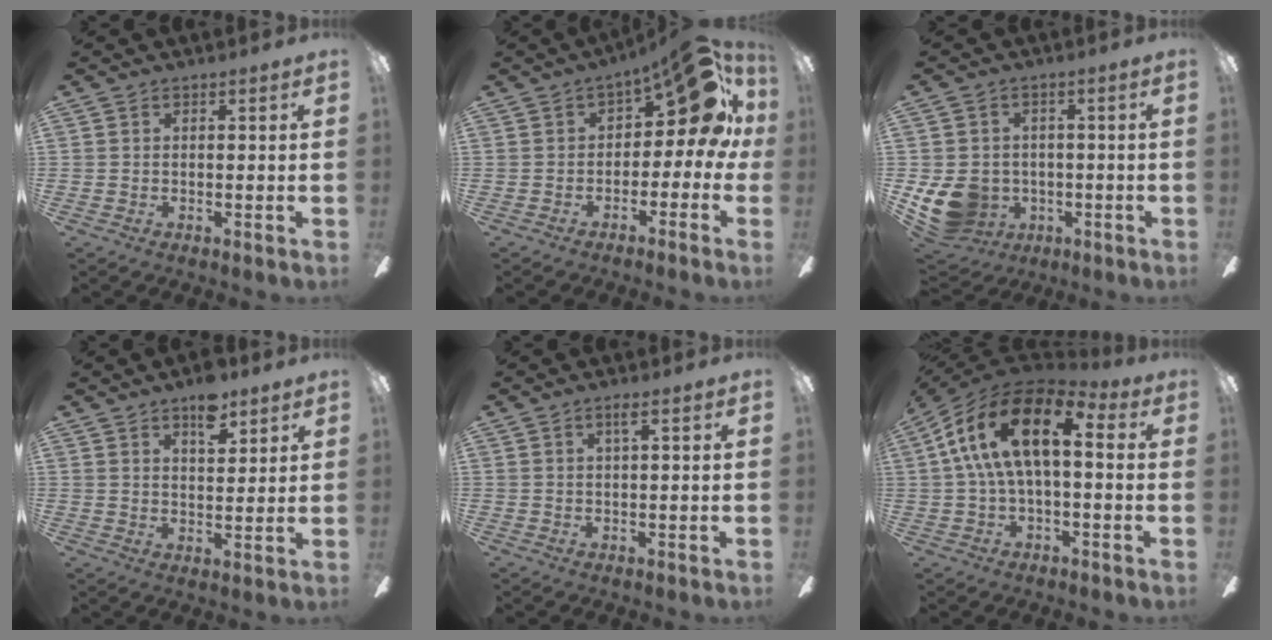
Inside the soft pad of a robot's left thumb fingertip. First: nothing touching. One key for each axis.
{"total": 15.0, "fx": 5.9, "fy": 6.5, "fz": 12.2, "tx": -0.174, "ty": -0.025, "tz": 0.091}
{"total": 11.0, "fx": -2.7, "fy": 9.4, "fz": 5.1, "tx": -0.141, "ty": 0.006, "tz": -0.043}
{"total": 7.4, "fx": 5.1, "fy": 3.3, "fz": 4.2, "tx": -0.046, "ty": -0.025, "tz": 0.084}
{"total": 2.3, "fx": 1.1, "fy": 0.2, "fz": 2.0, "tx": -0.036, "ty": 0.002, "tz": 0.014}
{"total": 19.1, "fx": 6.1, "fy": 9.0, "fz": 15.7, "tx": -0.307, "ty": -0.013, "tz": 0.099}